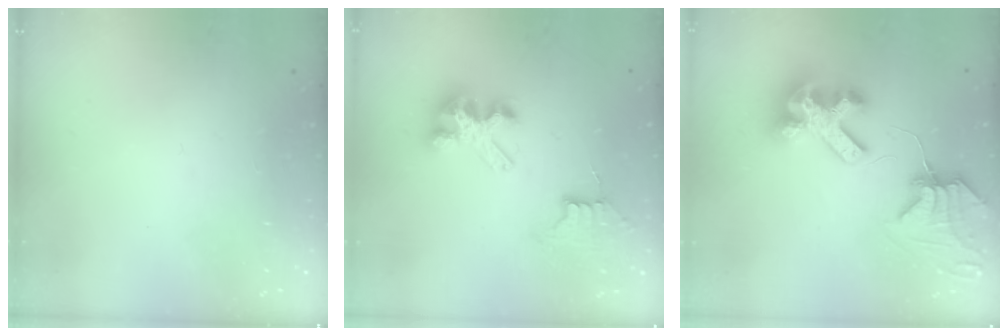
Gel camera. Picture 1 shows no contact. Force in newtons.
{"total": 7.8, "press": 7.8, "slide": 0.6}
{"total": 11.3, "press": 11.2, "slide": 1.3}